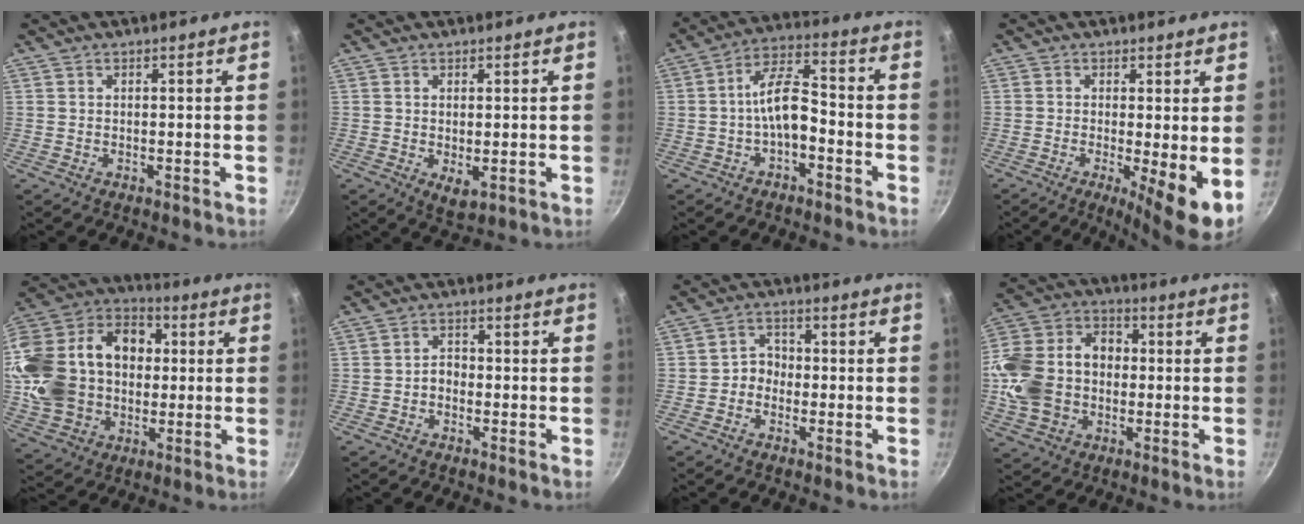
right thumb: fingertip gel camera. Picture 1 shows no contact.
{"total": 3.5, "force": [-0.2, 1.7, 3.0], "torque": [-0.048, -0.014, 0.001]}
{"total": 8.2, "force": [-2.7, 3.8, 6.7], "torque": [-0.106, 0.045, -0.052]}
{"total": 7.4, "force": [-0.8, 1.4, 7.2], "torque": [-0.105, -0.014, -0.010]}
{"total": 26.6, "force": [1.3, 20.4, 17.0], "torque": [-0.322, 0.051, 0.029]}
{"total": 2.2, "force": [-1.0, 1.6, 1.2], "torque": [-0.012, 0.019, -0.021]}
{"total": 3.5, "force": [-1.2, 2.9, 1.4], "torque": [0.000, 0.022, -0.030]}
{"total": 14.1, "force": [-1.0, 11.1, 8.7], "torque": [-0.165, 0.024, -0.027]}